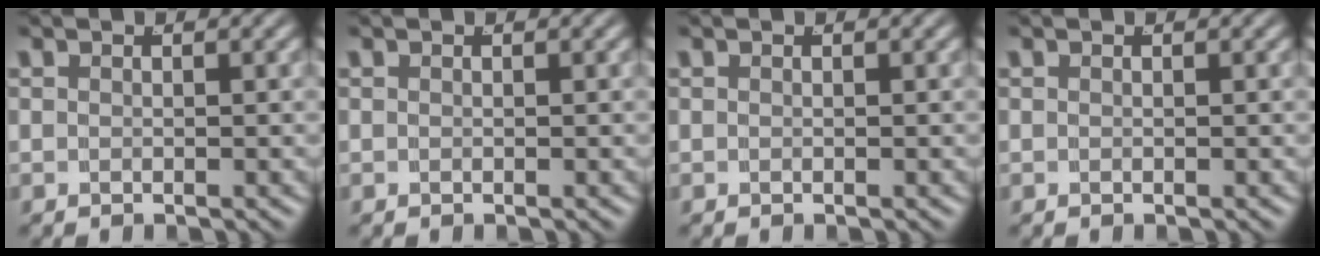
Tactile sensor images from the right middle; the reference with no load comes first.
{"total": 0.0}
{"total": 0.0}
{"total": 0.0}